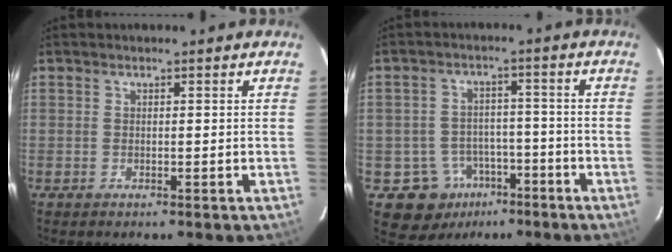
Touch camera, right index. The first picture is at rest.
{"total": 8.6, "force": [-4.0, 7.5, 1.2], "torque": [-0.020, 0.014, -0.048]}